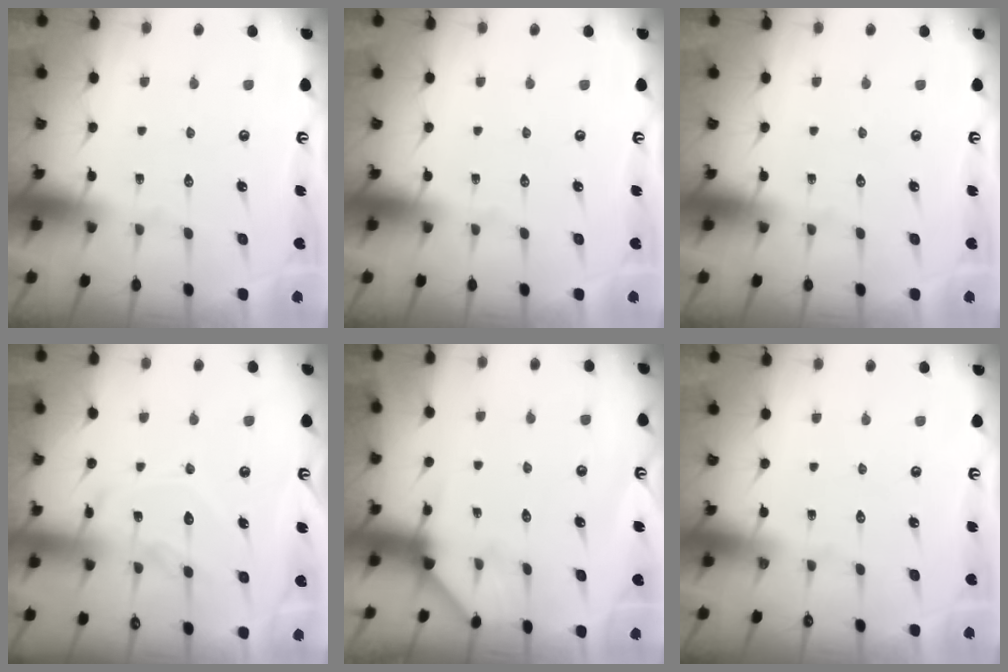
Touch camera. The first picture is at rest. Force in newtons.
{"total": 0.0}
{"total": 0.0}
{"total": 13.0, "press": 13.0, "slide": 1.1}
{"total": 3.5, "press": 3.5, "slide": 0.4}
{"total": 0.0}